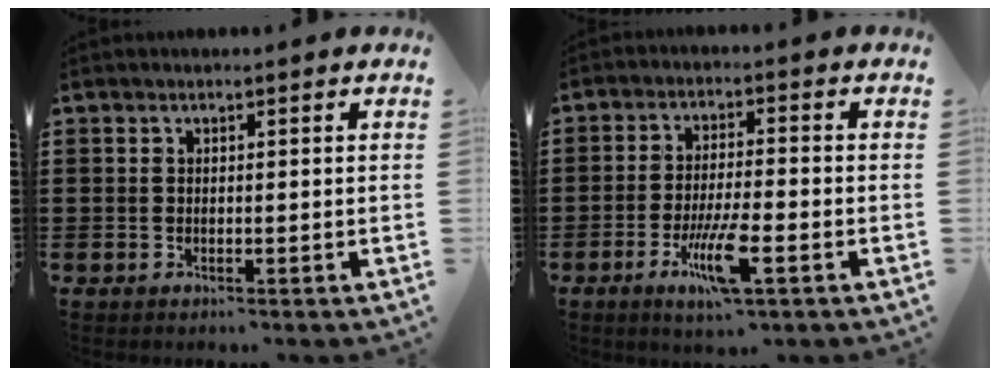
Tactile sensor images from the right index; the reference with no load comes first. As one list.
[{"total": 8.0, "force": [-3.5, 1.5, 7.0], "torque": [-0.143, -0.013, -0.064]}]